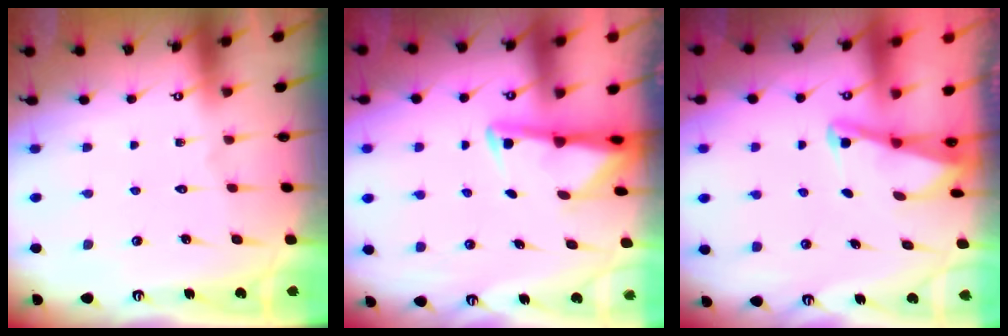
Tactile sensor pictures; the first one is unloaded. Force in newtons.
{"total": 2.8, "press": 2.7, "slide": 0.7}
{"total": 2.0, "press": 2.0, "slide": 0.4}